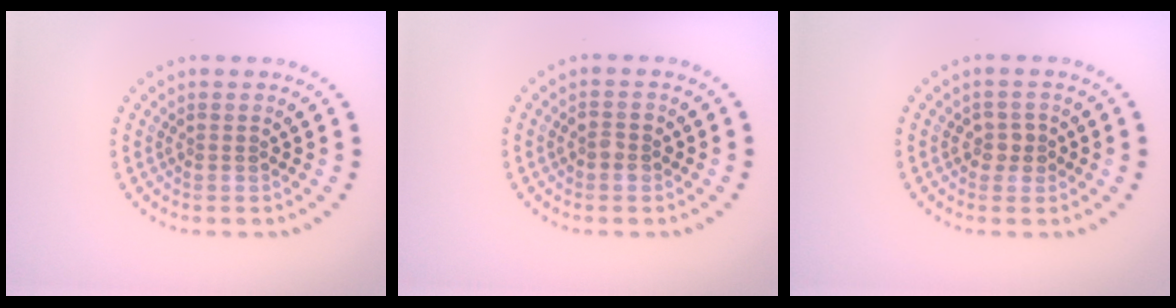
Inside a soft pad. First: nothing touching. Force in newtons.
{"total": 1.4, "press": 1.4, "slide": 0.0}
{"total": 1.5, "press": 1.4, "slide": 0.5}